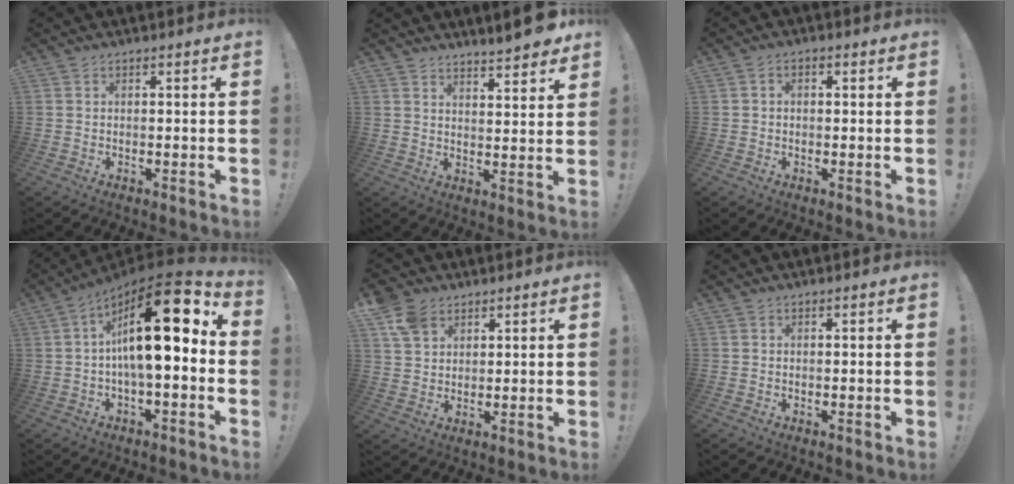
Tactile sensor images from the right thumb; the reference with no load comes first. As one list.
[{"total": 6.6, "force": [5.8, 0.8, 2.9], "torque": [-0.030, -0.046, 0.099]}, {"total": 1.8, "force": [-0.7, 1.2, 1.1], "torque": [-0.023, 0.008, -0.013]}, {"total": 20.6, "force": [4.0, 6.2, 19.2], "torque": [-0.314, -0.025, 0.058]}, {"total": 7.6, "force": [4.6, 5.3, 3.0], "torque": [-0.060, -0.013, 0.093]}, {"total": 0.0}]